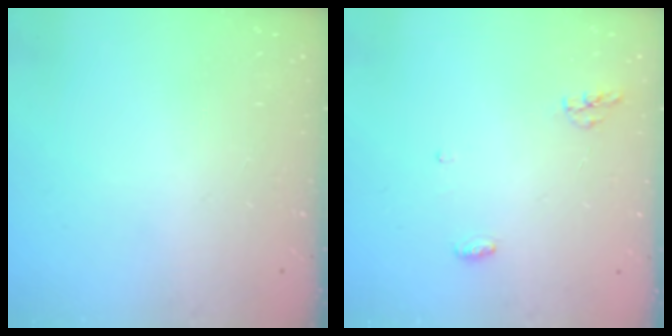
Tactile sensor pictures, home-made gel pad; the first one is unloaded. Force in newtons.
{"total": 4.2, "press": 4.1, "slide": 0.9}